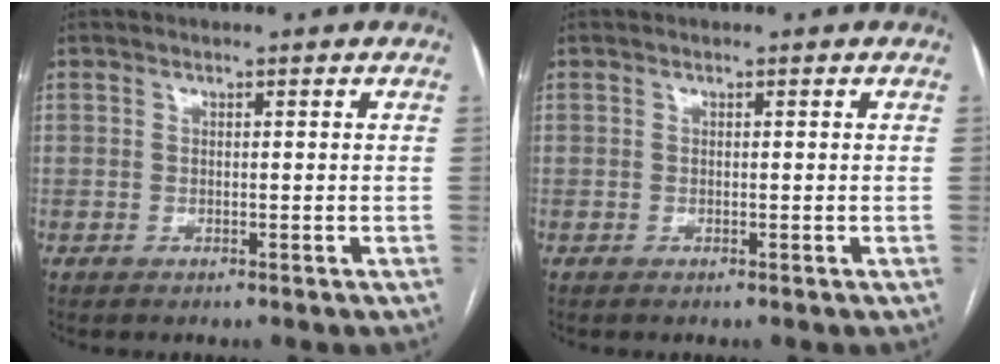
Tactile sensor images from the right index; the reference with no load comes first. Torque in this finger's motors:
{"motor_torque": [0.10, -0.12, 0.04, 0.01]}